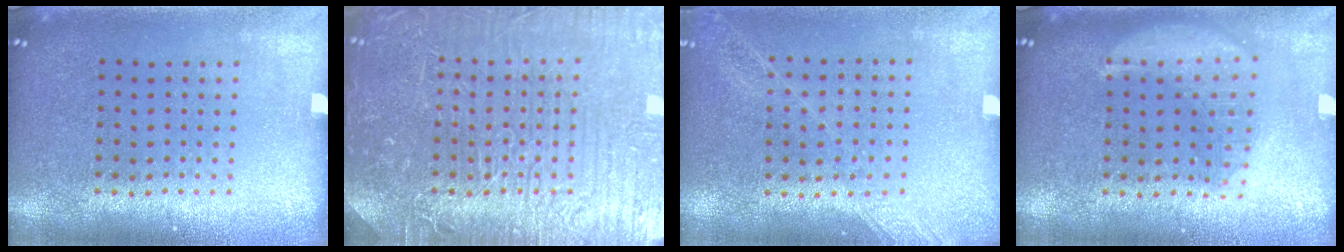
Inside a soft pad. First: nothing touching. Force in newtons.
{"total": 7.5, "press": 7.4, "slide": 0.9}
{"total": 1.2, "press": 1.2, "slide": 0.2}
{"total": 3.1, "press": 3.1, "slide": 0.3}